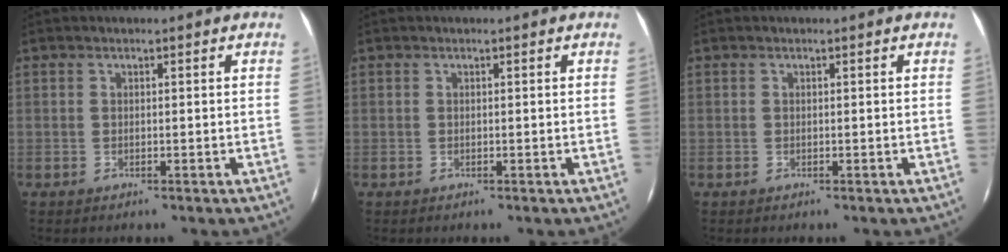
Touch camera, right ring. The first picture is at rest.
{"total": 0.0}
{"total": 0.0}